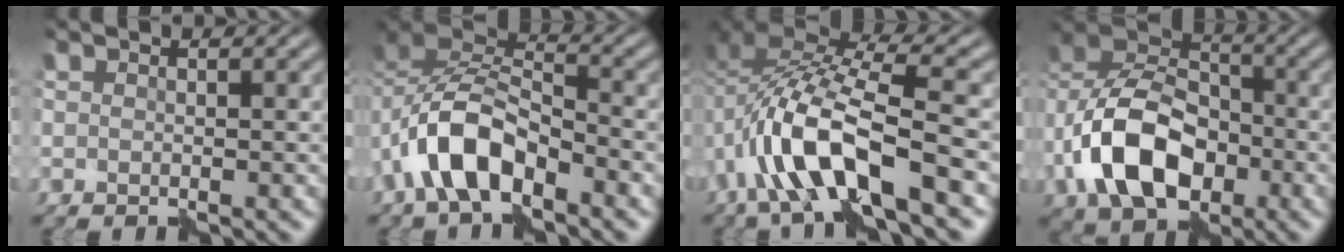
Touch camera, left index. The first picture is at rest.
{"total": 7.5, "force": [-3.7, 4.1, 5.1], "torque": [-0.093, 0.007, -0.077]}
{"total": 9.6, "force": [-3.5, 3.7, 8.2], "torque": [-0.168, 0.010, -0.069]}
{"total": 10.6, "force": [-4.0, 6.9, 7.0], "torque": [-0.142, 0.008, -0.086]}